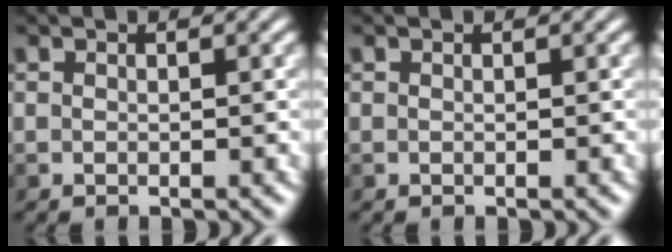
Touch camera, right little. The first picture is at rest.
{"total": 0.0}